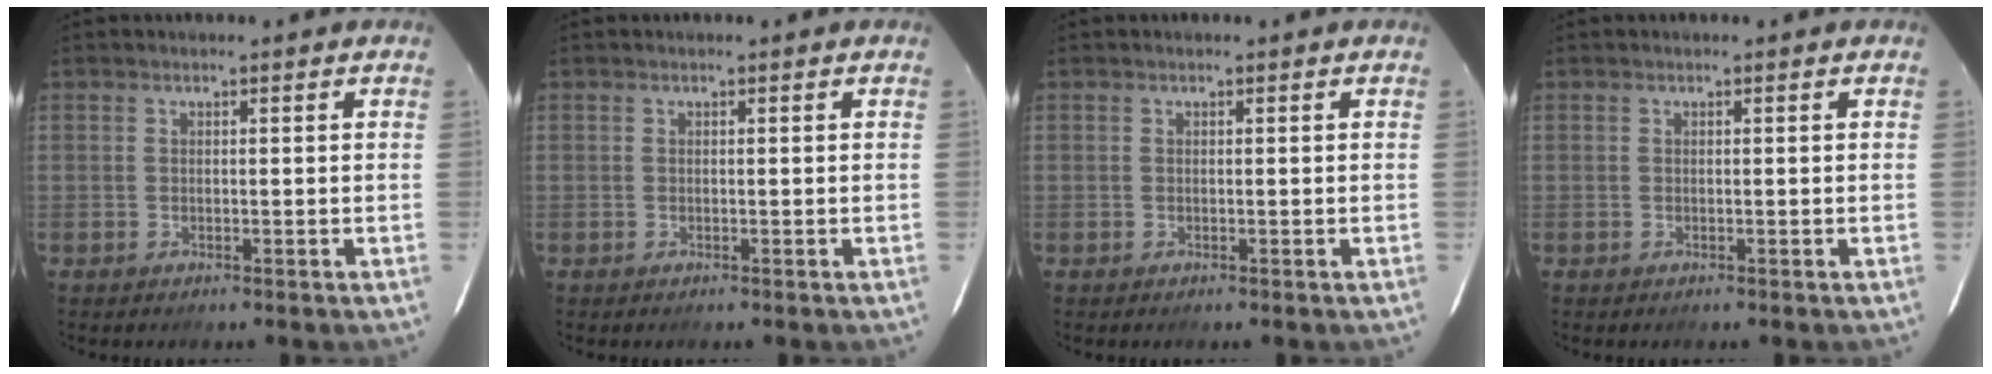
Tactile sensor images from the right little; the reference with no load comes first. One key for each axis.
{"total": 0.0}
{"total": 0.0}
{"total": 0.0}